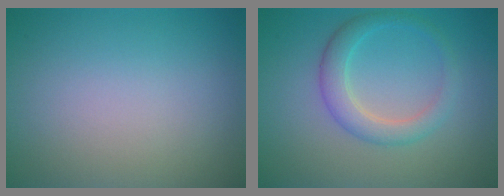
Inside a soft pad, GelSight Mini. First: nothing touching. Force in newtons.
{"total": 3.0, "press": 3.0, "slide": 0.2}